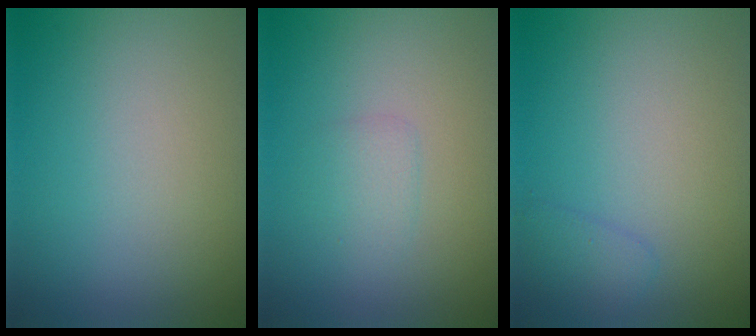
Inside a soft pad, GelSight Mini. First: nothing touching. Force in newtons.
{"total": 1.3, "press": 1.2, "slide": 0.0}
{"total": 1.3, "press": 1.3, "slide": 0.1}